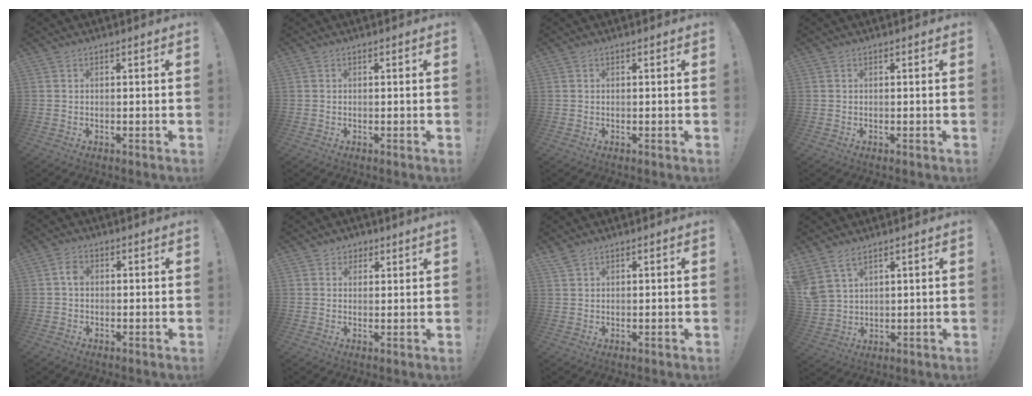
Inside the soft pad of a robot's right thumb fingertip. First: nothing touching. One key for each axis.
{"total": 0.0}
{"total": 0.0}
{"total": 0.0}
{"total": 3.4, "fx": -0.1, "fy": 2.7, "fz": 2.1, "tx": -0.038, "ty": 0.010, "tz": -0.002}
{"total": 2.6, "fx": 1.9, "fy": 1.6, "fz": 0.3, "tx": 0.000, "ty": -0.010, "tz": 0.034}
{"total": 2.0, "fx": 1.6, "fy": 0.4, "fz": 1.1, "tx": -0.018, "ty": -0.009, "tz": 0.029}
{"total": 6.1, "fx": 4.7, "fy": 2.8, "fz": 2.7, "tx": -0.064, "ty": -0.016, "tz": 0.096}